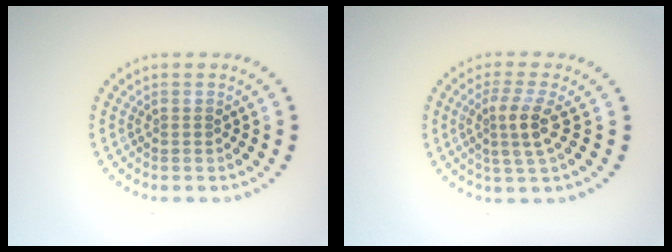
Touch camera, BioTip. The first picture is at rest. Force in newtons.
{"total": 2.8, "press": 2.4, "slide": 1.5}